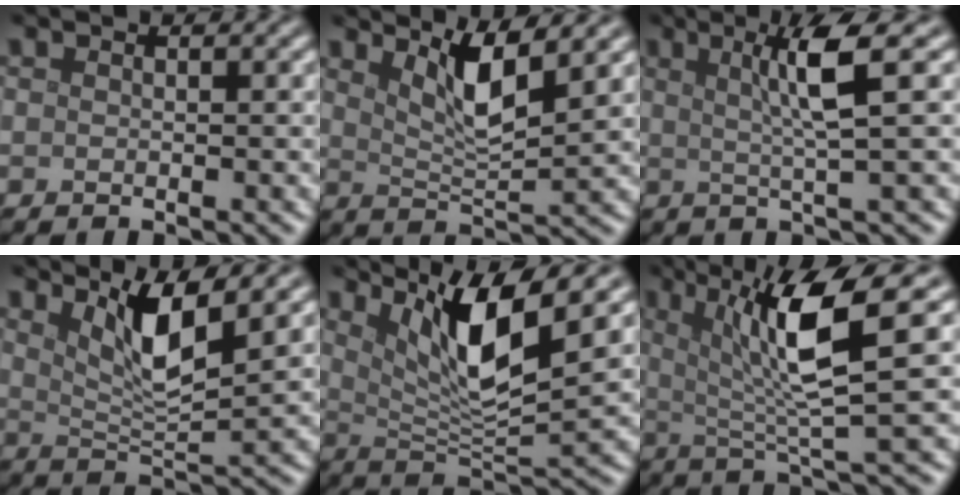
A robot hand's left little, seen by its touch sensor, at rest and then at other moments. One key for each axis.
{"total": 4.3, "fx": 2.6, "fy": 0.9, "fz": 3.4, "tx": -0.060, "ty": -0.008, "tz": 0.049}
{"total": 4.6, "fx": 1.2, "fy": 0.4, "fz": 4.4, "tx": -0.077, "ty": 0.003, "tz": 0.023}
{"total": 5.1, "fx": 2.7, "fy": 1.0, "fz": 4.2, "tx": -0.076, "ty": -0.009, "tz": 0.051}
{"total": 7.8, "fx": 3.8, "fy": 1.7, "fz": 6.6, "tx": -0.112, "ty": -0.008, "tz": 0.069}
{"total": 8.7, "fx": 2.4, "fy": 1.7, "fz": 8.2, "tx": -0.127, "ty": 0.001, "tz": 0.039}